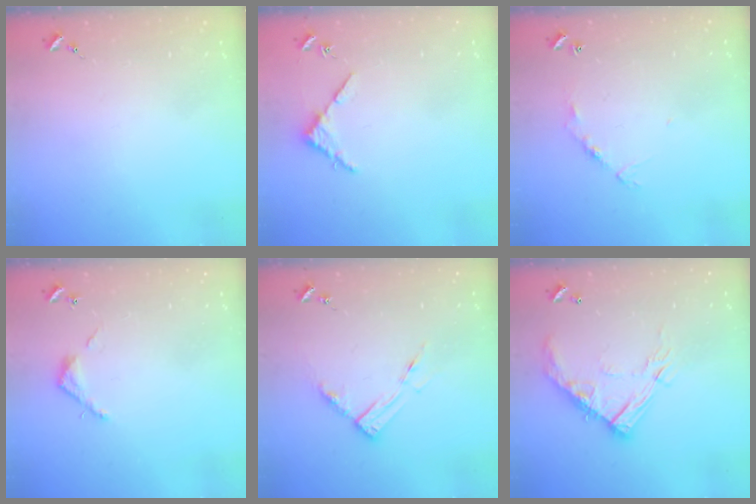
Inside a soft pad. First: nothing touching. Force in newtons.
{"total": 3.4, "press": 3.4, "slide": 0.4}
{"total": 6.1, "press": 6.1, "slide": 0.5}
{"total": 3.6, "press": 3.6, "slide": 0.2}
{"total": 9.3, "press": 9.2, "slide": 1.0}
{"total": 15.6, "press": 15.6, "slide": 1.2}